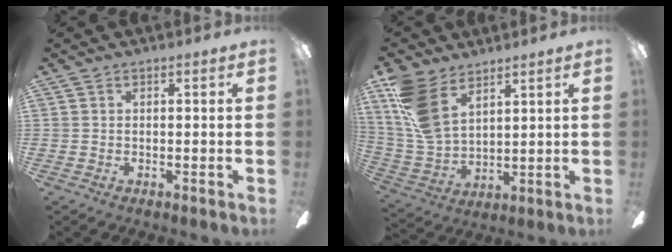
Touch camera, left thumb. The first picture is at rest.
{"total": 13.9, "force": [8.1, 7.4, 8.5], "torque": [-0.207, -0.028, 0.156]}